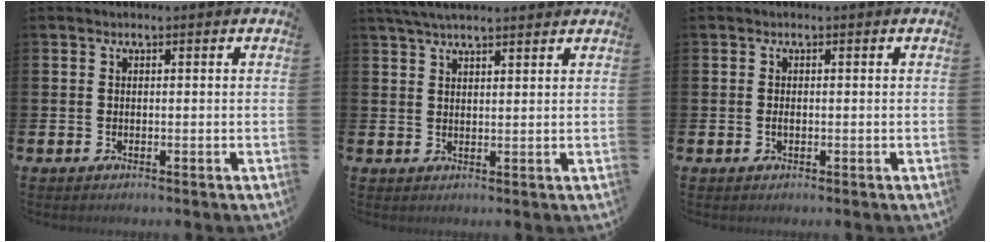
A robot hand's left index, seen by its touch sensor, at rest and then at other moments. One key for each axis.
{"total": 4.1, "fx": 3.8, "fy": 0.7, "fz": 1.5, "tx": -0.038, "ty": -0.006, "tz": 0.069}
{"total": 0.8, "fx": -0.1, "fy": 0.4, "fz": 0.6, "tx": -0.017, "ty": 0.003, "tz": -0.003}